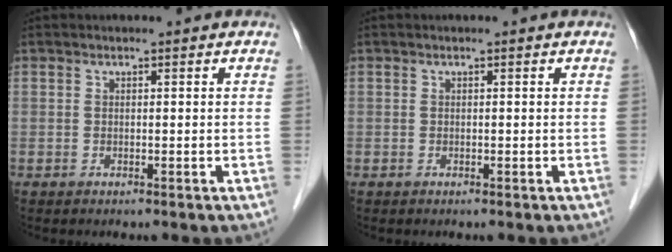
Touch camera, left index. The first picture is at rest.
{"total": 0.0}